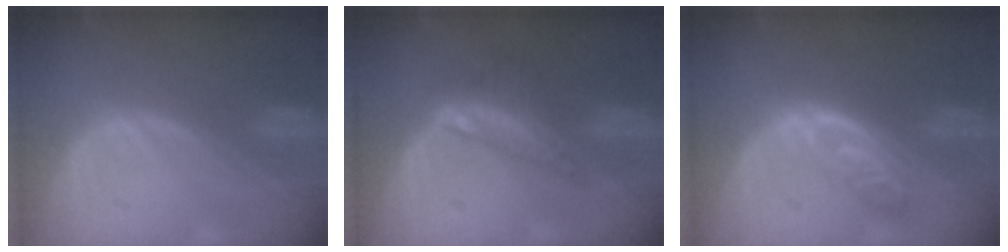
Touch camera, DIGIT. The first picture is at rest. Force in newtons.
{"total": 6.0, "press": 5.2, "slide": 3.0}
{"total": 4.7, "press": 4.7, "slide": 0.7}